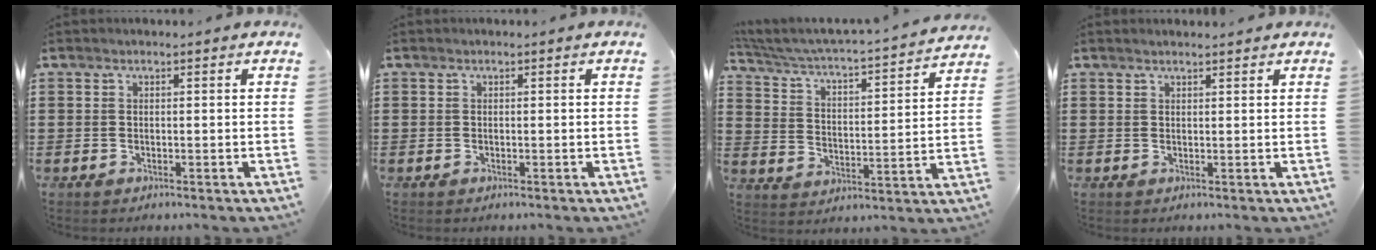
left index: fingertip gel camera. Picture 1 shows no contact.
{"total": 0.0}
{"total": 2.5, "force": [2.2, 0.0, 1.1], "torque": [-0.040, -0.036, 0.023]}
{"total": 1.1, "force": [1.1, -0.1, 0.4], "torque": [-0.007, -0.001, 0.021]}